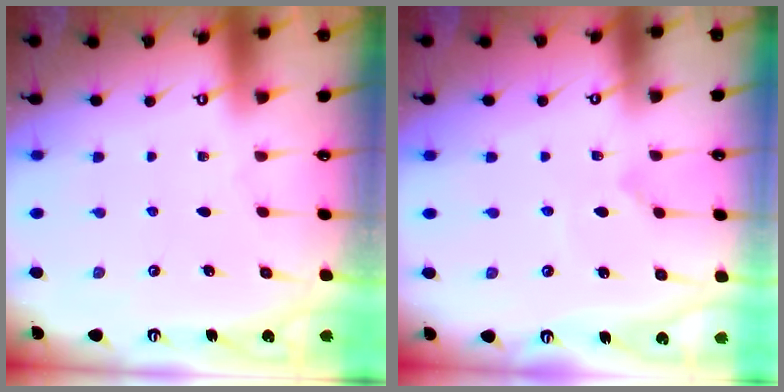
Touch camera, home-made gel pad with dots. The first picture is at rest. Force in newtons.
{"total": 1.9, "press": 1.9, "slide": 0.2}